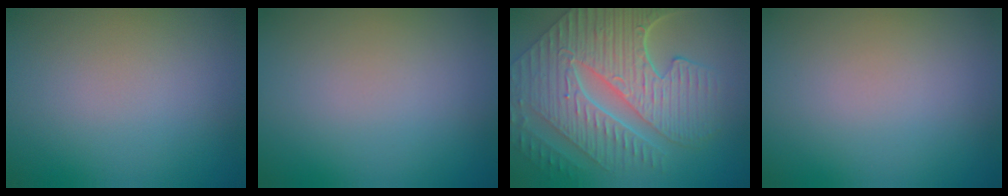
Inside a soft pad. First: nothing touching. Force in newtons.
{"total": 0.0}
{"total": 10.0, "press": 7.5, "slide": 6.7}
{"total": 0.0}